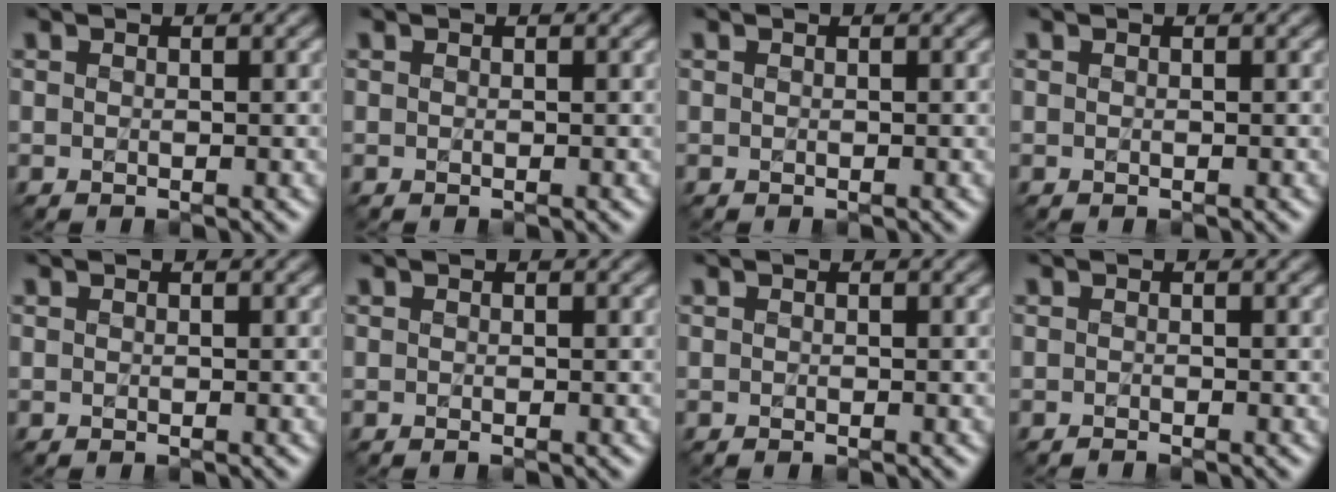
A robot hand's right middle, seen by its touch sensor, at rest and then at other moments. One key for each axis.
{"total": 0.0}
{"total": 0.0}
{"total": 0.0}
{"total": 0.0}
{"total": 0.0}
{"total": 0.0}
{"total": 0.7, "fx": -0.7, "fy": -0.1, "fz": 0.0, "tx": 0.004, "ty": -0.001, "tz": -0.010}